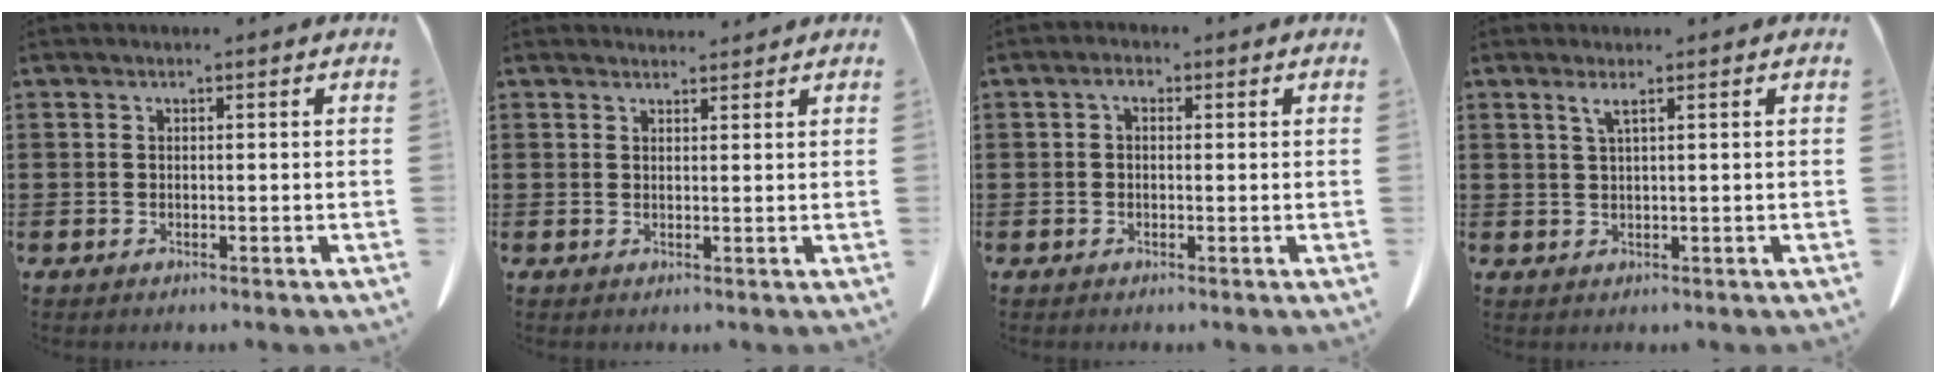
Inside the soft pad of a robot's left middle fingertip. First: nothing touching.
{"total": 1.6, "force": [1.6, 0.4, 0.1], "torque": [0.002, -0.002, 0.029]}
{"total": 1.8, "force": [0.0, 1.1, 1.5], "torque": [-0.031, 0.006, -0.001]}
{"total": 1.6, "force": [0.8, -0.2, 1.3], "torque": [-0.029, -0.002, 0.014]}